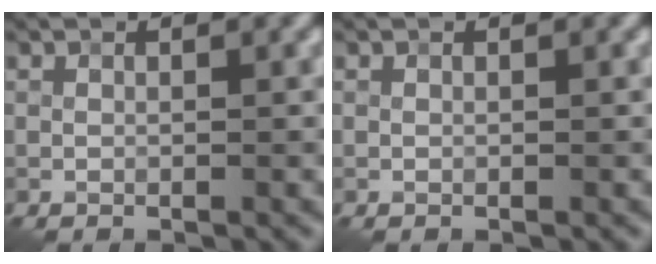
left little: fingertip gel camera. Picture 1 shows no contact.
{"total": 0.0}